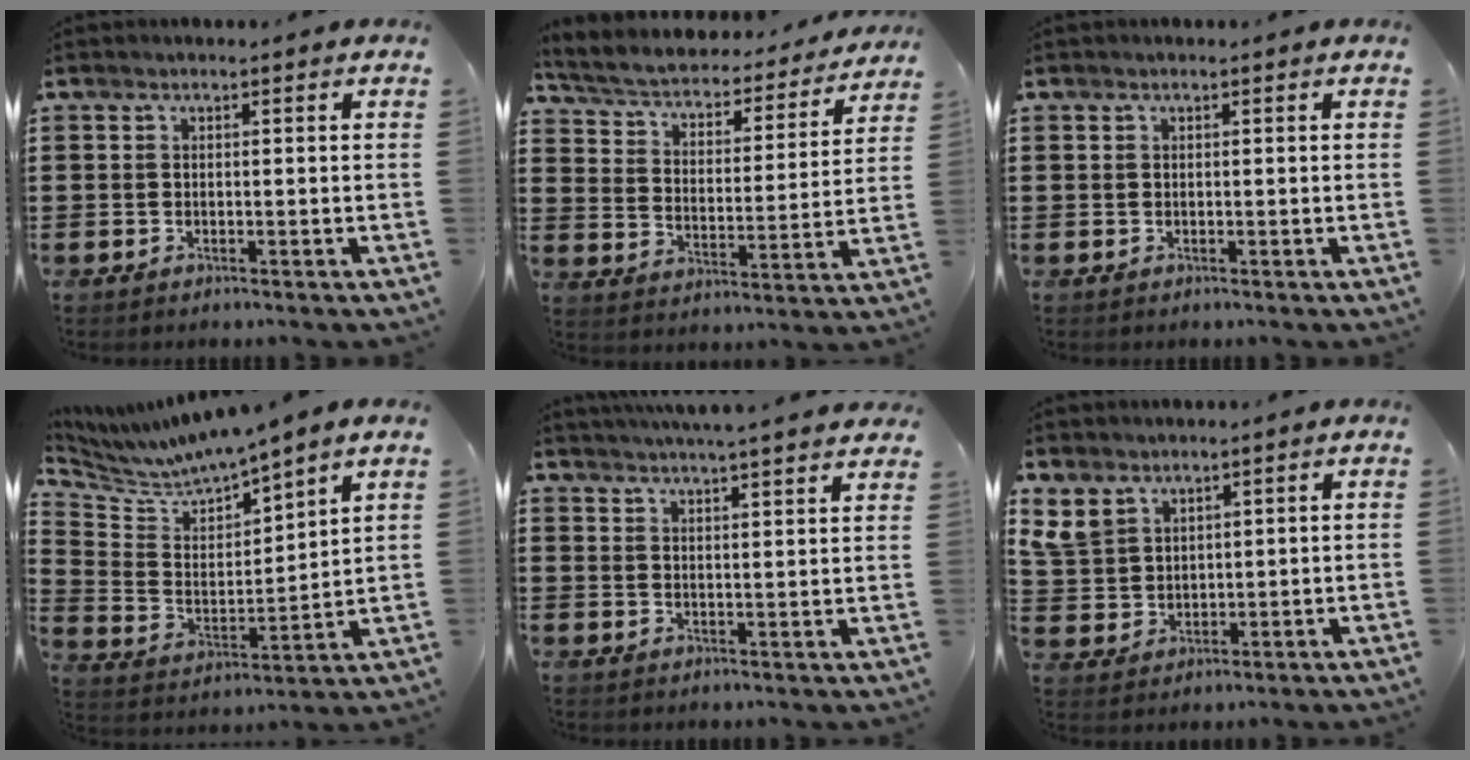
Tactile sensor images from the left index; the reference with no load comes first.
{"total": 3.3, "force": [2.9, 1.0, 1.2], "torque": [-0.042, -0.028, 0.040]}
{"total": 0.0}
{"total": 5.4, "force": [5.3, 0.2, 0.8], "torque": [-0.051, -0.052, 0.086]}
{"total": 4.4, "force": [4.2, -0.6, 1.0], "torque": [-0.034, -0.021, 0.075]}
{"total": 5.1, "force": [3.5, 3.5, 1.5], "torque": [-0.050, 0.001, 0.066]}